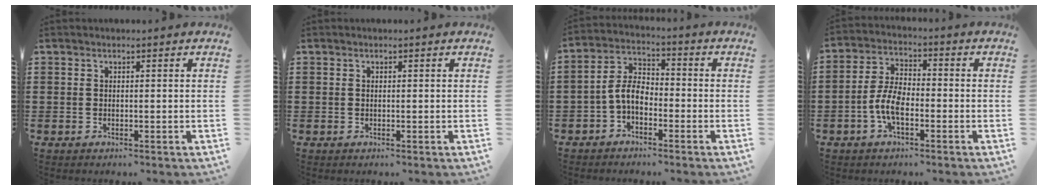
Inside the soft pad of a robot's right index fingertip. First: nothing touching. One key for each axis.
{"total": 0.0}
{"total": 5.6, "fx": -2.1, "fy": 3.3, "fz": 4.0, "tx": -0.103, "ty": 0.006, "tz": -0.051}
{"total": 6.5, "fx": -2.2, "fy": 3.1, "fz": 5.3, "tx": -0.132, "ty": -0.004, "tz": -0.051}